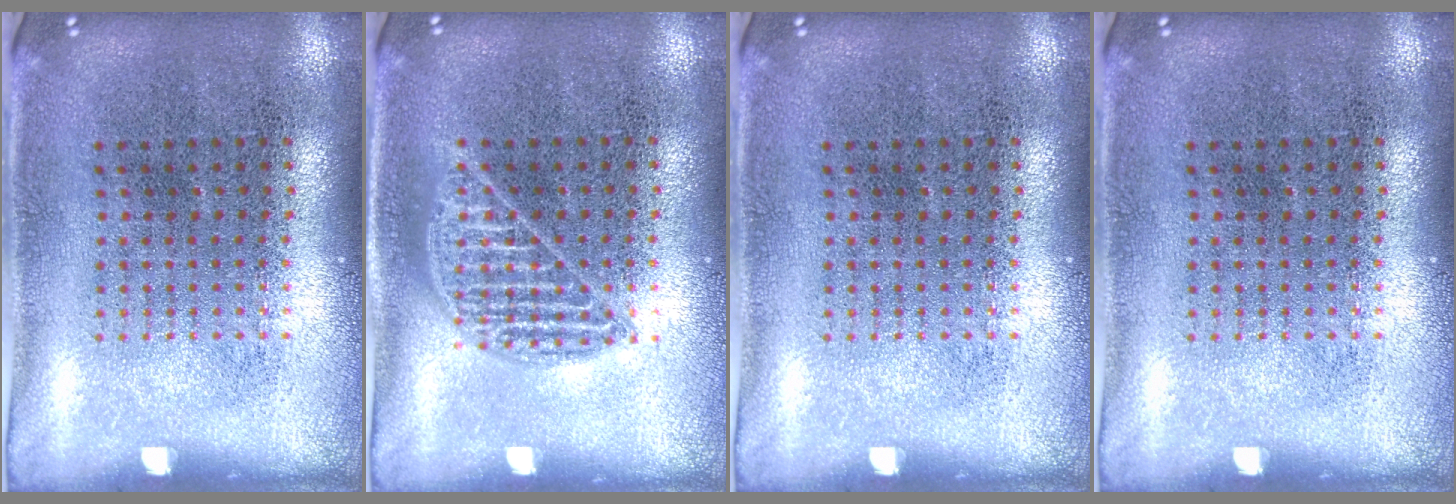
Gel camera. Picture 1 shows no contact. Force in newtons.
{"total": 0.9, "press": 0.9, "slide": 0.1}
{"total": 0.0}
{"total": 0.0}